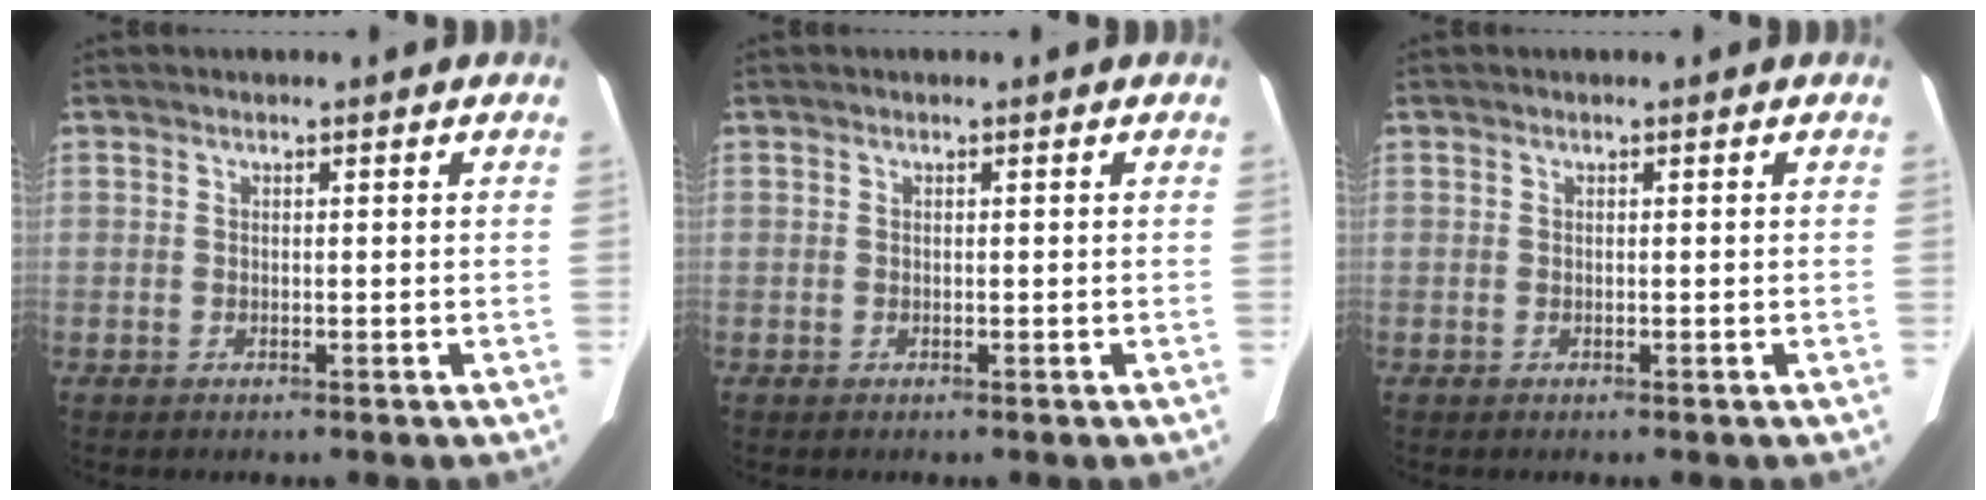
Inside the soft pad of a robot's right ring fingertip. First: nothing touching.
{"total": 0.0}
{"total": 0.0}